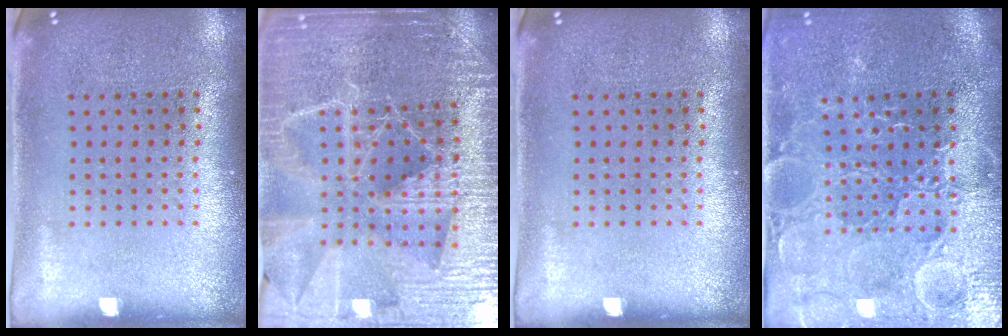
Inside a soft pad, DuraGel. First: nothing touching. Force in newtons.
{"total": 5.1, "press": 4.6, "slide": 2.1}
{"total": 0.0}
{"total": 3.7, "press": 3.6, "slide": 0.9}